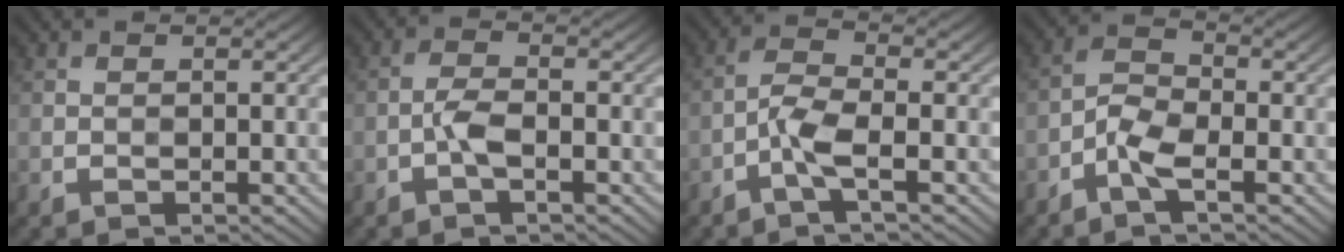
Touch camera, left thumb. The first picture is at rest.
{"total": 2.6, "force": [-1.0, 0.8, 2.2], "torque": [-0.053, 0.004, -0.026]}
{"total": 3.8, "force": [-1.8, 0.8, 3.2], "torque": [-0.075, 0.006, -0.049]}
{"total": 3.6, "force": [-2.1, 1.2, 2.7], "torque": [-0.063, 0.004, -0.052]}